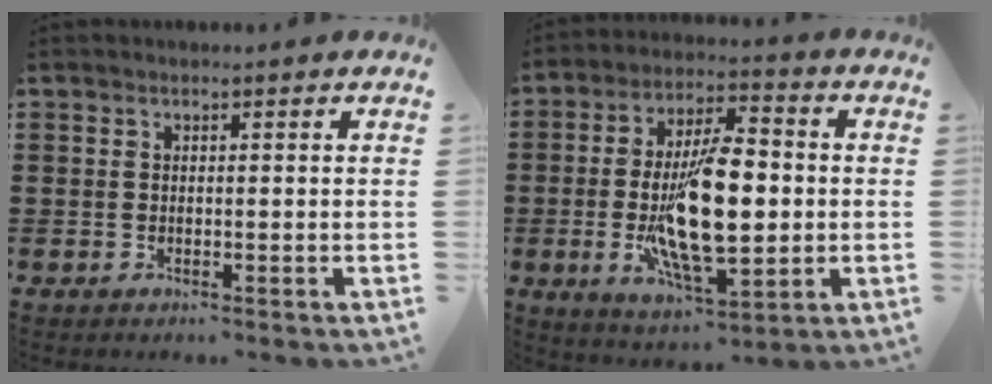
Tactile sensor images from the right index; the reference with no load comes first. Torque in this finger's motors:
{"motor_torque": [2.14, 0.00, 1.05, 0.21]}